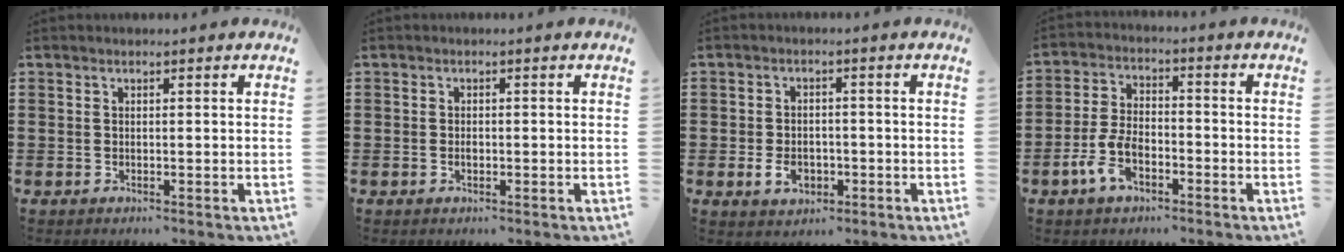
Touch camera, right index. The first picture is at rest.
{"total": 0.9, "force": [-0.2, 0.3, 0.8], "torque": [-0.018, -0.005, -0.003]}
{"total": 3.8, "force": [-1.3, 2.5, 2.6], "torque": [-0.059, -0.002, -0.024]}
{"total": 6.3, "force": [-3.2, 3.2, 4.4], "torque": [-0.110, 0.001, -0.066]}